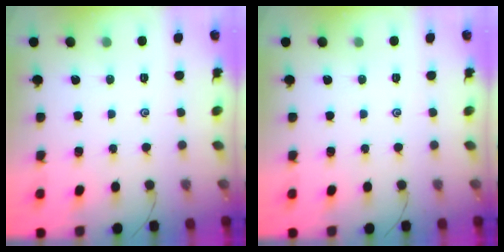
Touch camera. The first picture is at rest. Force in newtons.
{"total": 0.0}